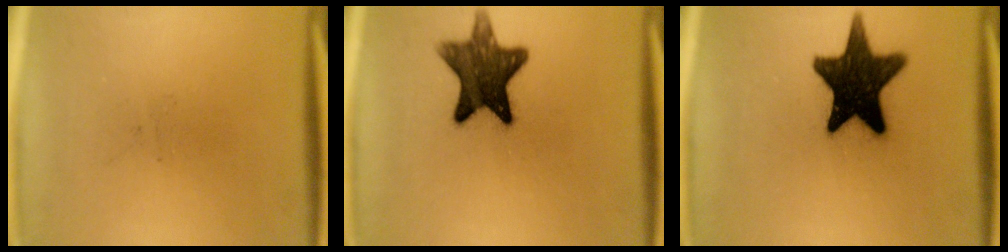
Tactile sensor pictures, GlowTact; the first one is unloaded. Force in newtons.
{"total": 11.9}
{"total": 17.0}